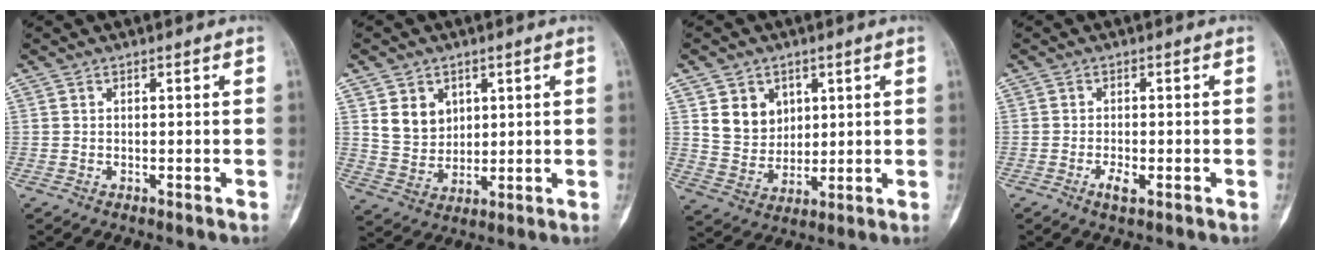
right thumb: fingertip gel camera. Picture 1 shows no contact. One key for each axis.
{"total": 7.3, "fx": 2.7, "fy": 5.9, "fz": 3.3, "tx": -0.030, "ty": -0.021, "tz": 0.060}
{"total": 8.3, "fx": 3.1, "fy": 6.8, "fz": 3.5, "tx": -0.029, "ty": -0.020, "tz": 0.065}
{"total": 2.5, "fx": -1.1, "fy": 0.9, "fz": 2.1, "tx": -0.042, "ty": 0.001, "tz": -0.018}